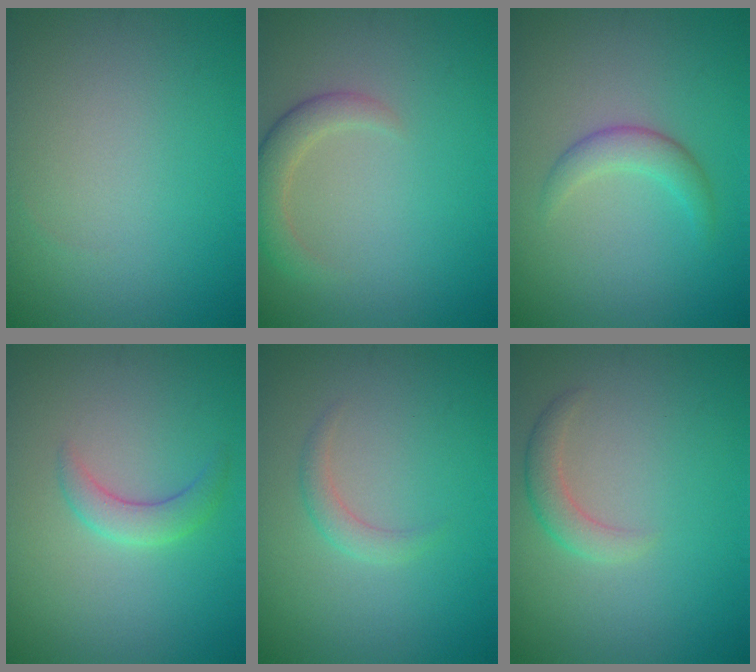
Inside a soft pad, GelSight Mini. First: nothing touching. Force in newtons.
{"total": 2.5, "press": 2.5, "slide": 0.2}
{"total": 2.2, "press": 2.2, "slide": 0.1}
{"total": 2.1, "press": 2.1, "slide": 0.1}
{"total": 1.4, "press": 1.4, "slide": 0.1}
{"total": 1.9, "press": 1.9, "slide": 0.1}